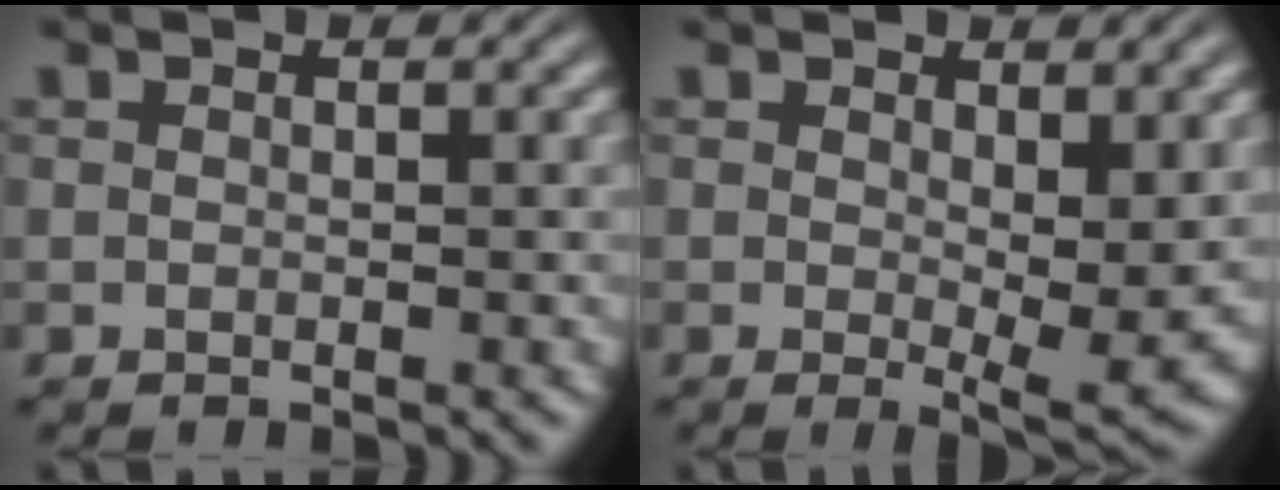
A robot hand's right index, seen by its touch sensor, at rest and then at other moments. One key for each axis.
{"total": 3.0, "fx": 0.1, "fy": 0.3, "fz": 2.9, "tx": -0.037, "ty": -0.019, "tz": 0.006}